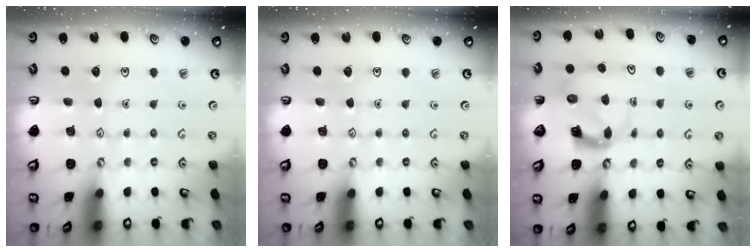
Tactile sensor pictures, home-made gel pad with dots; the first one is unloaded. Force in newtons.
{"total": 0.0}
{"total": 3.9, "press": 3.8, "slide": 0.6}